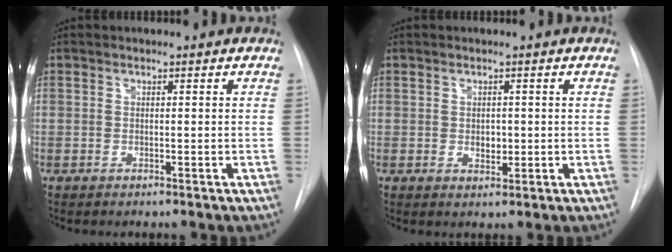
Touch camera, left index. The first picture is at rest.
{"total": 1.7, "force": [0.1, 1.3, 1.1], "torque": [-0.017, -0.002, 0.004]}